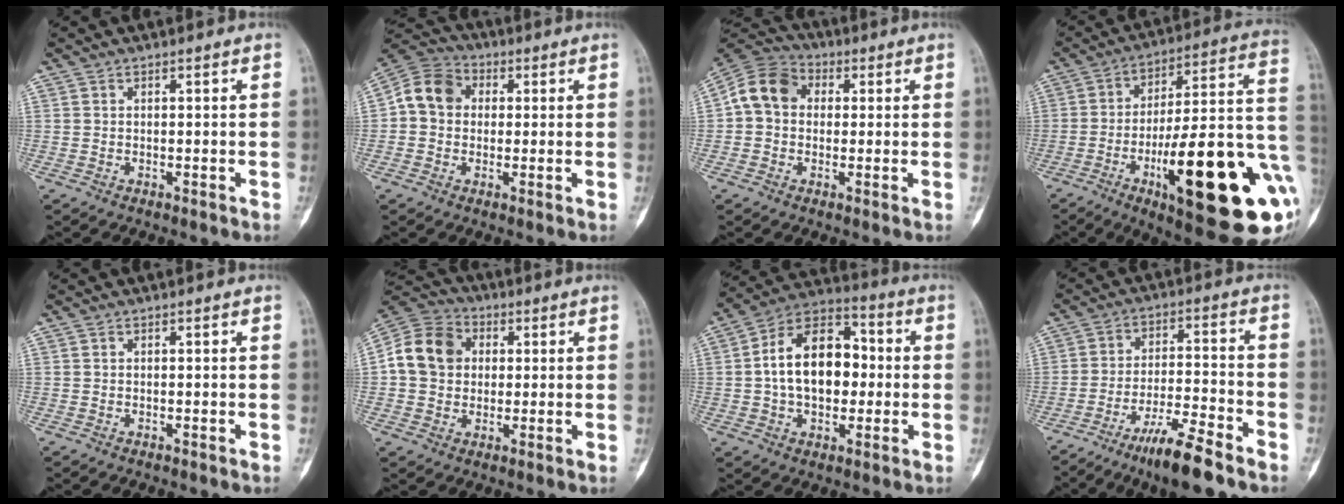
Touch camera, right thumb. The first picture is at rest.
{"total": 9.1, "force": [0.7, 7.6, 4.8], "torque": [-0.074, 0.024, -0.001]}
{"total": 9.7, "force": [1.0, 7.8, 5.6], "torque": [-0.089, 0.026, 0.002]}
{"total": 31.0, "force": [-9.2, 8.3, 28.4], "torque": [-0.357, 0.017, -0.125]}
{"total": 0.0}
{"total": 11.8, "force": [1.4, 9.9, 6.3], "torque": [-0.103, 0.019, 0.015]}
{"total": 16.6, "force": [0.4, 10.7, 12.7], "torque": [-0.178, 0.033, -0.003]}
{"total": 10.9, "force": [-7.8, 1.5, 7.4], "torque": [-0.137, 0.046, -0.135]}